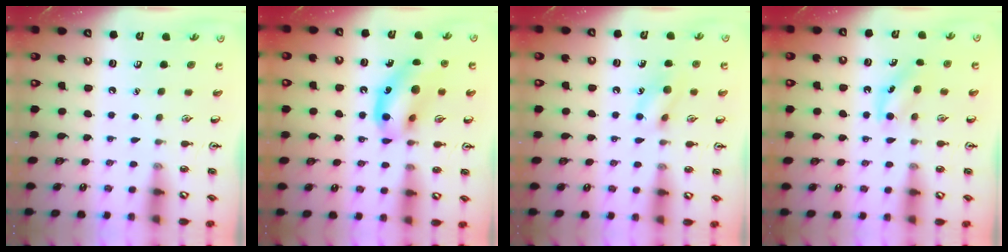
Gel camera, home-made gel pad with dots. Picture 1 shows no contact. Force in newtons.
{"total": 14.3, "press": 14.0, "slide": 2.9}
{"total": 9.5, "press": 9.5, "slide": 0.8}
{"total": 5.2, "press": 5.0, "slide": 1.6}